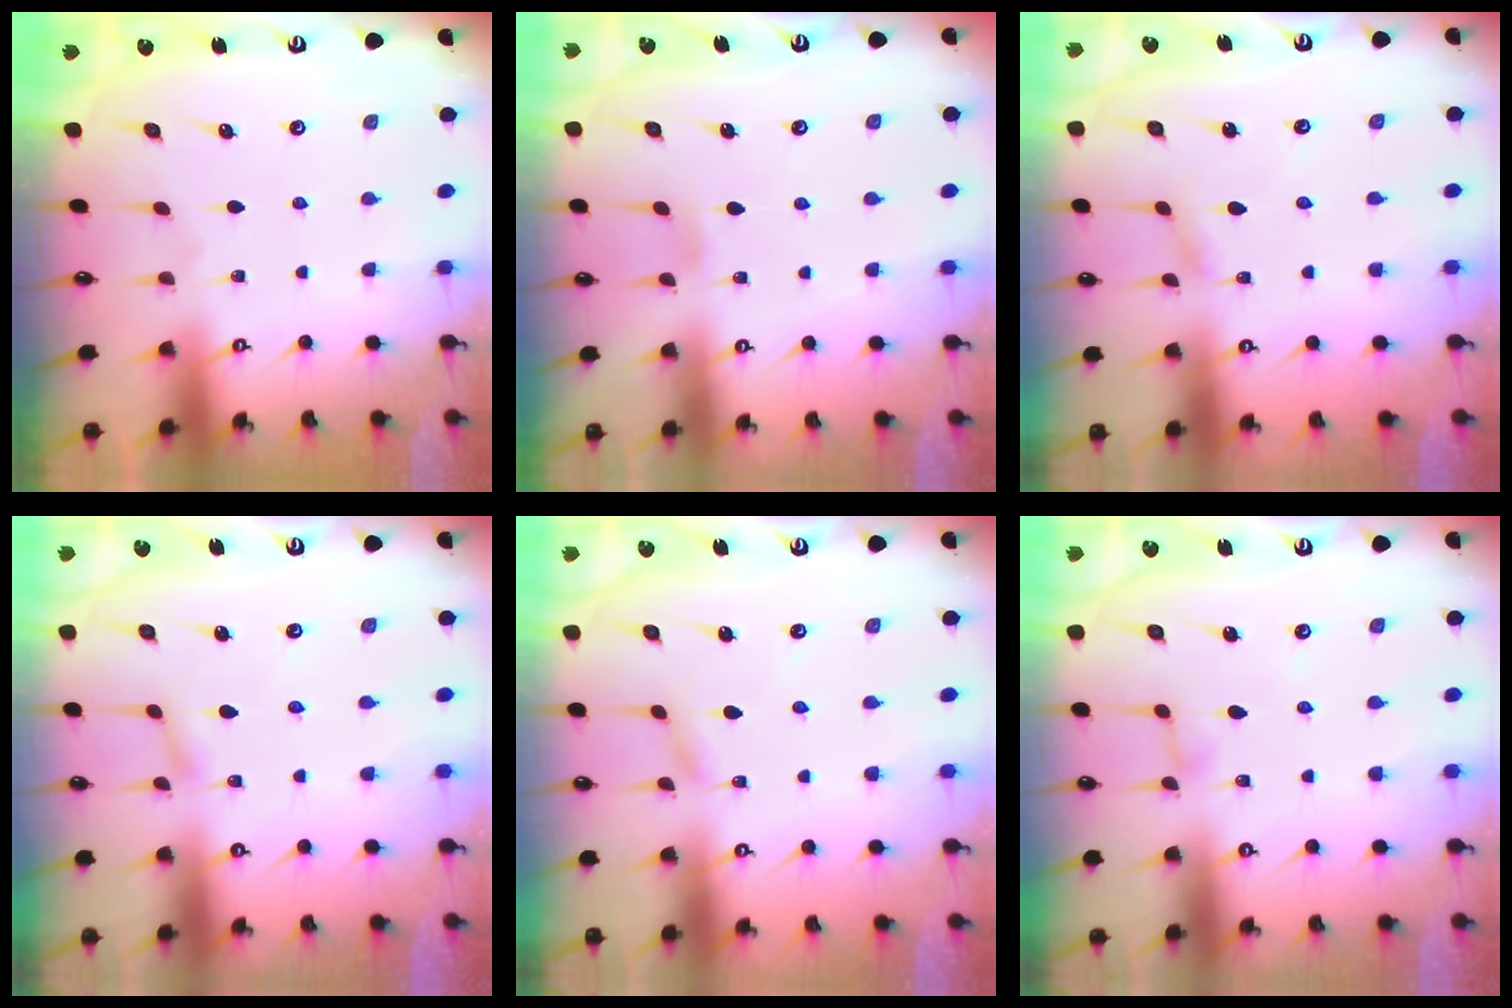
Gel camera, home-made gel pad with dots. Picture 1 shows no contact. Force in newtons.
{"total": 3.7, "press": 3.7, "slide": 0.3}
{"total": 2.1, "press": 2.1, "slide": 0.1}
{"total": 1.4, "press": 1.4, "slide": 0.2}
{"total": 2.0, "press": 2.0, "slide": 0.2}
{"total": 3.6, "press": 3.6, "slide": 0.3}